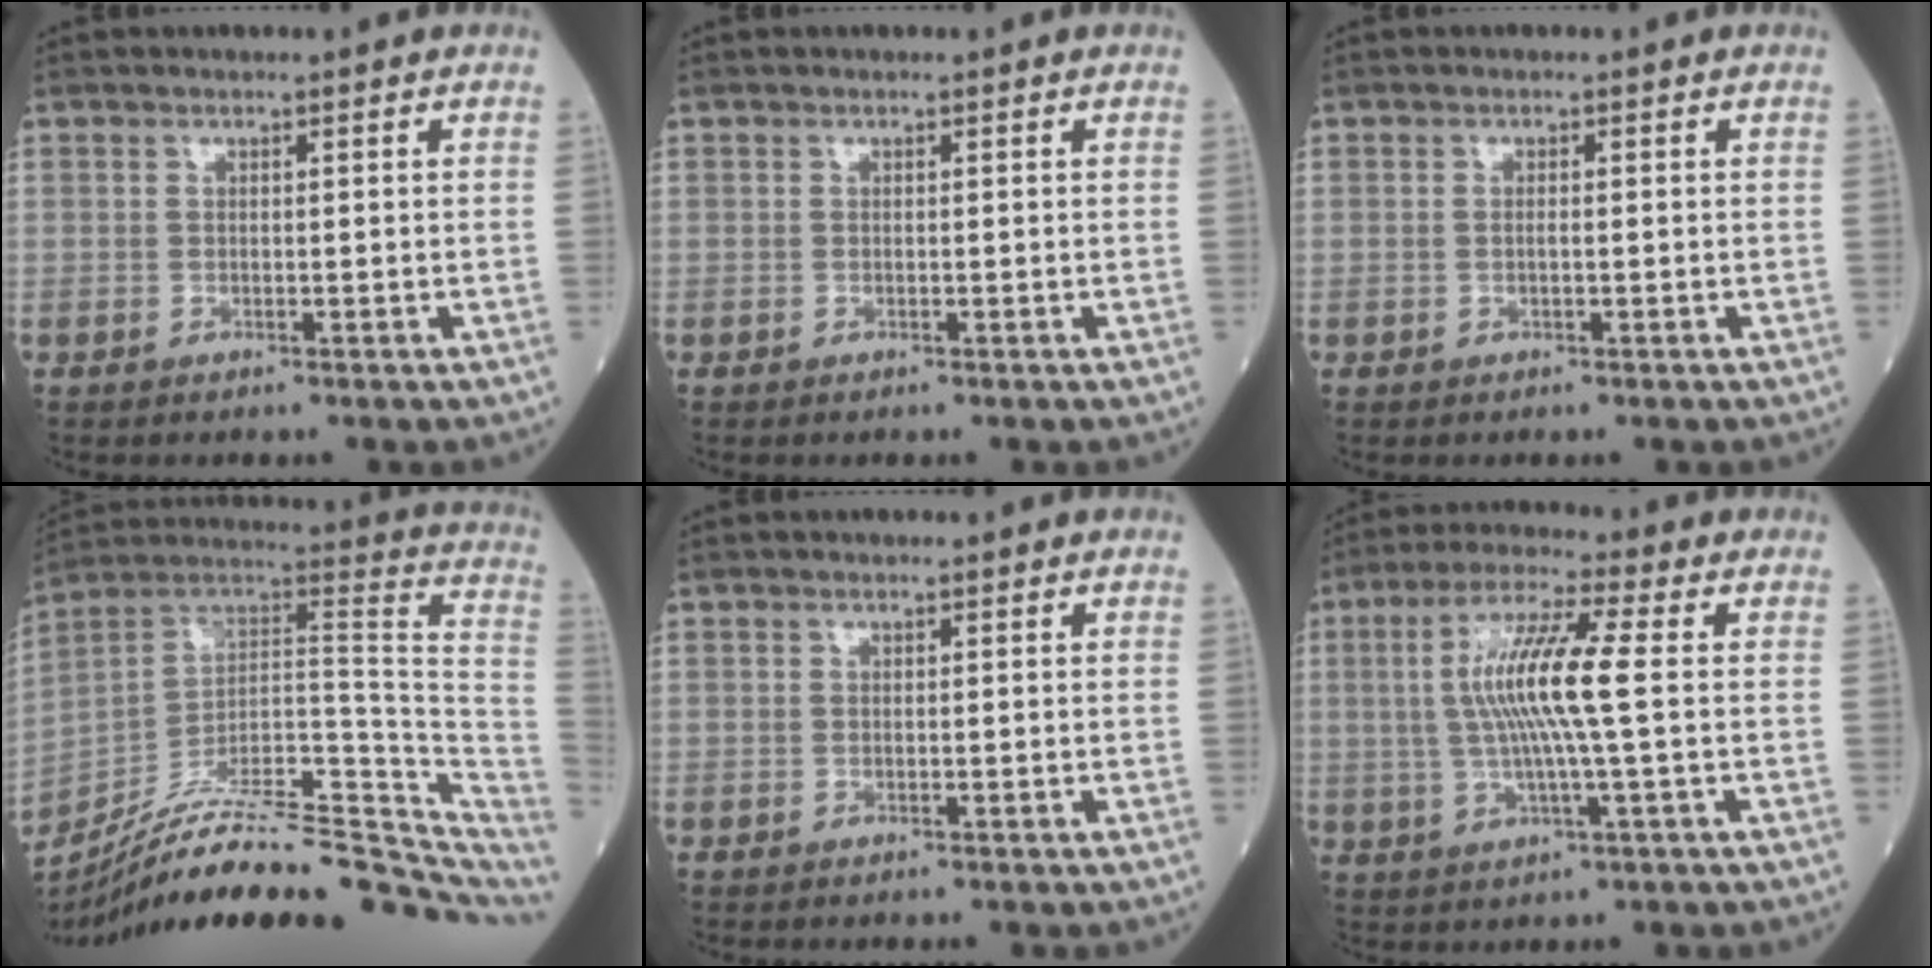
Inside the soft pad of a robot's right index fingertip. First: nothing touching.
{"total": 0.0}
{"total": 0.7, "force": [0.0, 0.1, 0.7], "torque": [-0.015, 0.001, 0.001]}
{"total": 26.9, "force": [-22.1, 6.4, 13.9], "torque": [-0.158, 0.027, -0.326]}
{"total": 0.0}
{"total": 10.8, "force": [0.9, 0.1, 10.8], "torque": [-0.216, 0.010, 0.016]}